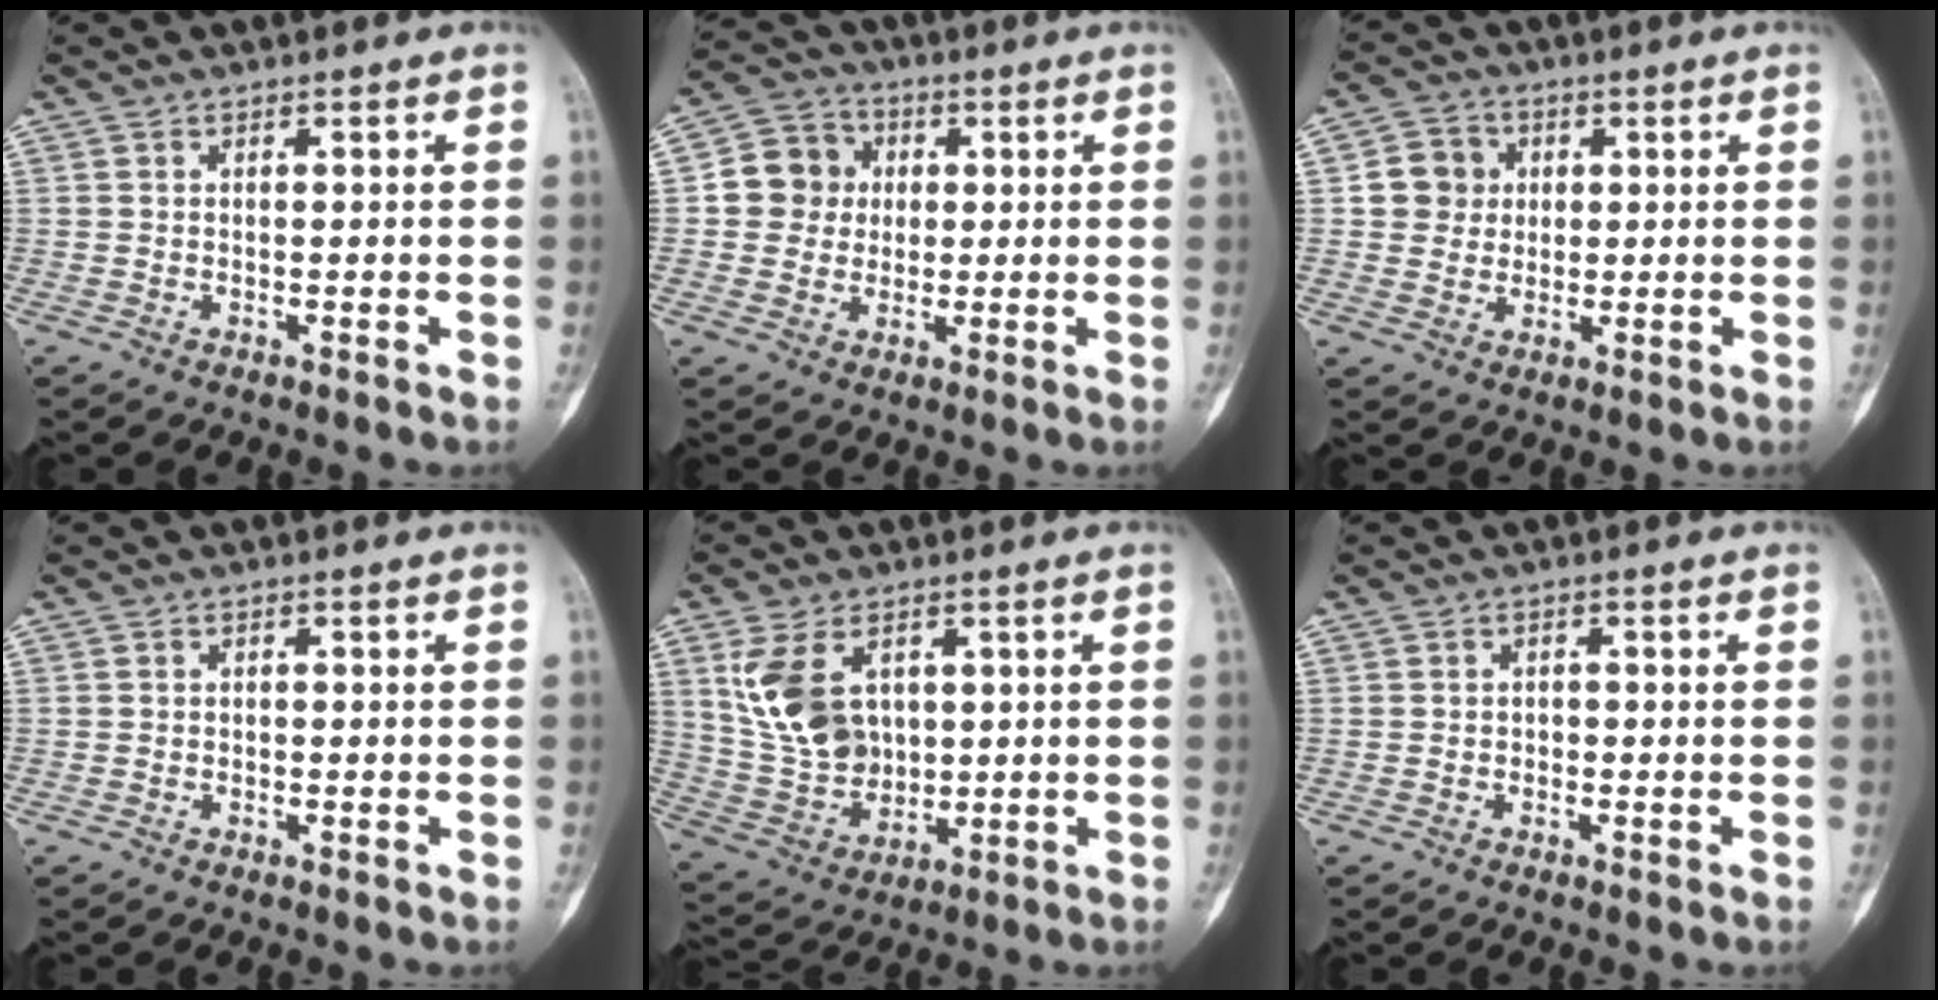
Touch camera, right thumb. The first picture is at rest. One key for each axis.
{"total": 8.6, "fx": 0.8, "fy": 8.0, "fz": 2.9, "tx": -0.014, "ty": 0.011, "tz": 0.004}
{"total": 6.7, "fx": 1.1, "fy": 6.3, "fz": 2.1, "tx": -0.002, "ty": 0.004, "tz": 0.012}
{"total": 0.7, "fx": -0.4, "fy": 0.5, "fz": 0.1, "tx": 0.003, "ty": 0.004, "tz": -0.014}
{"total": 12.3, "fx": 3.8, "fy": 8.6, "fz": 7.9, "tx": -0.130, "ty": -0.008, "tz": 0.089}
{"total": 1.1, "fx": -0.6, "fy": 0.9, "fz": 0.2, "tx": 0.007, "ty": 0.006, "tz": -0.017}